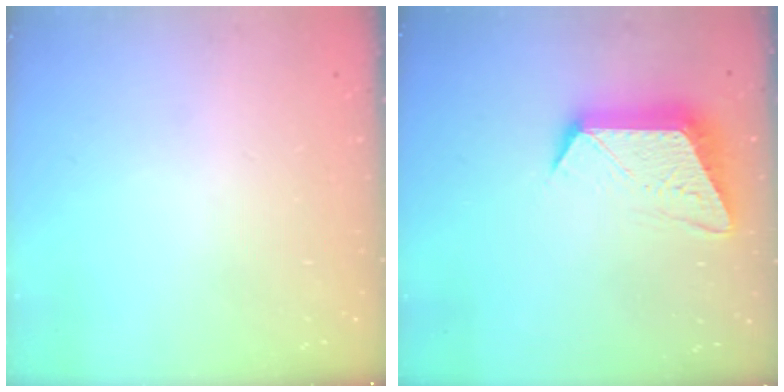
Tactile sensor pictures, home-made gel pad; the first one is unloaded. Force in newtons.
{"total": 12.7, "press": 12.7, "slide": 1.0}